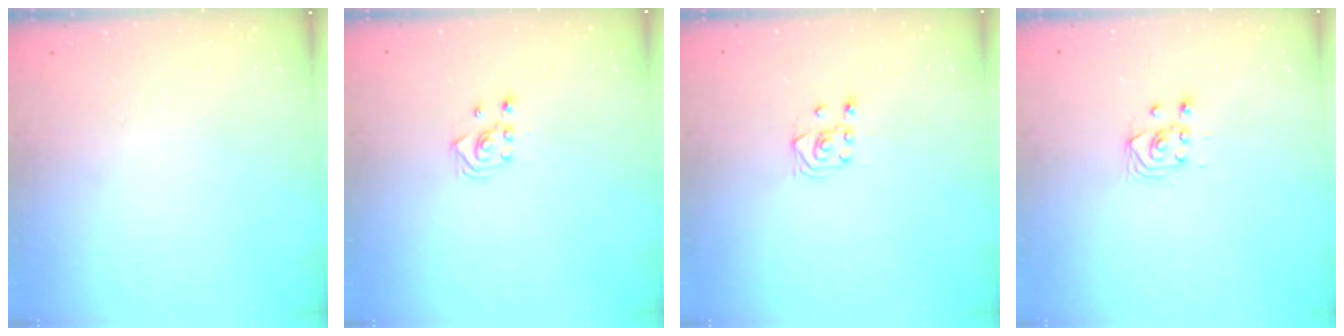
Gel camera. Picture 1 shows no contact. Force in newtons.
{"total": 3.2, "press": 3.2, "slide": 0.4}
{"total": 3.5, "press": 3.4, "slide": 0.8}
{"total": 3.2, "press": 2.9, "slide": 1.4}